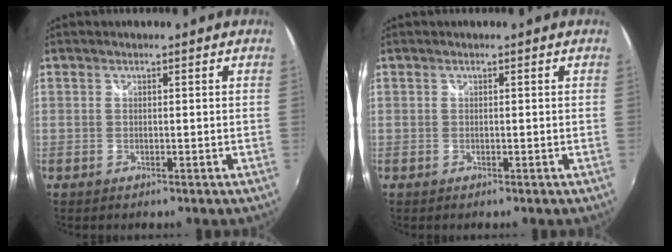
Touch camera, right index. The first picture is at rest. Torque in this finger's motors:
{"motor_torque": [-0.01, 0.17, 0.00, -0.02]}